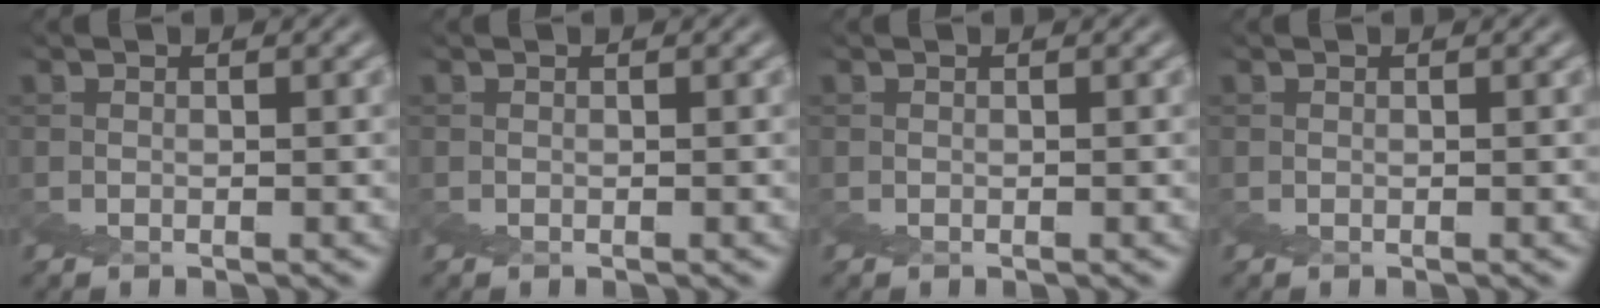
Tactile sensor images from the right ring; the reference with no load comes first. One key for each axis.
{"total": 0.0}
{"total": 0.0}
{"total": 0.0}